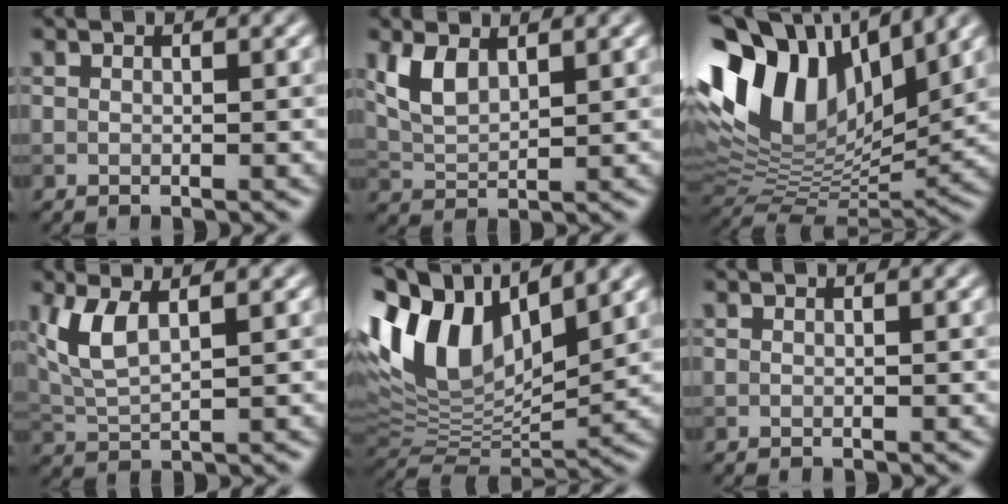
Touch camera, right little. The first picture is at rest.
{"total": 3.3, "force": [1.7, 1.5, 2.3], "torque": [-0.055, -0.001, 0.039]}
{"total": 14.7, "force": [6.3, 8.0, 10.6], "torque": [-0.217, 0.029, 0.112]}
{"total": 4.1, "force": [1.8, 1.5, 3.4], "torque": [-0.089, -0.002, 0.039]}
{"total": 11.7, "force": [5.8, 5.7, 8.5], "torque": [-0.173, 0.020, 0.101]}
{"total": 0.0}